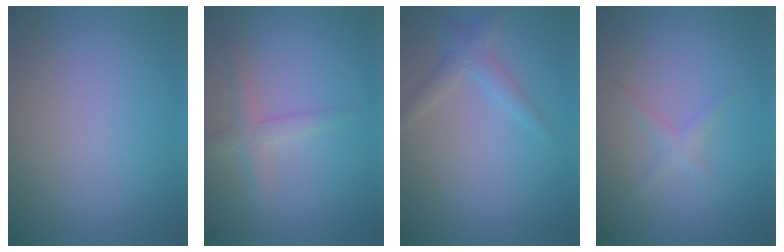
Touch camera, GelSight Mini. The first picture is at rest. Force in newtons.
{"total": 2.2, "press": 2.2, "slide": 0.1}
{"total": 2.2, "press": 2.1, "slide": 0.1}
{"total": 1.3, "press": 1.3, "slide": 0.1}